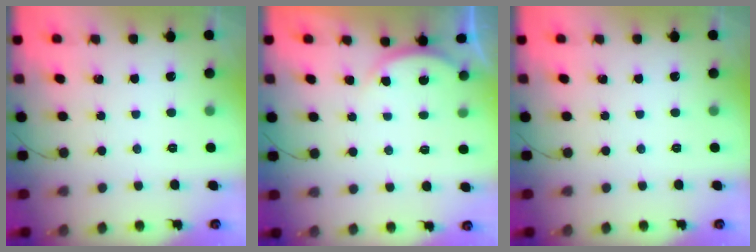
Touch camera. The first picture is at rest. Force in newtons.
{"total": 3.2, "press": 3.2, "slide": 0.6}
{"total": 0.0}